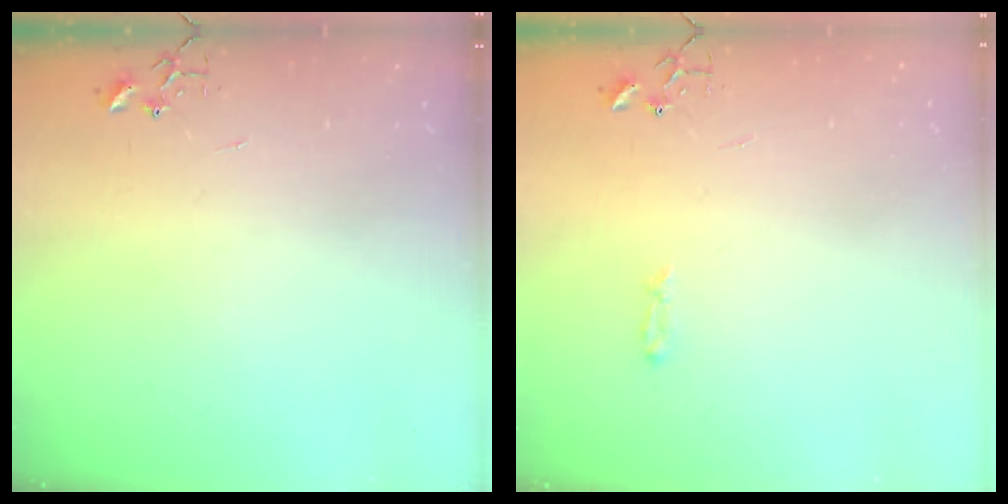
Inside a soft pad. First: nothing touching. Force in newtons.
{"total": 3.6, "press": 3.6, "slide": 0.4}